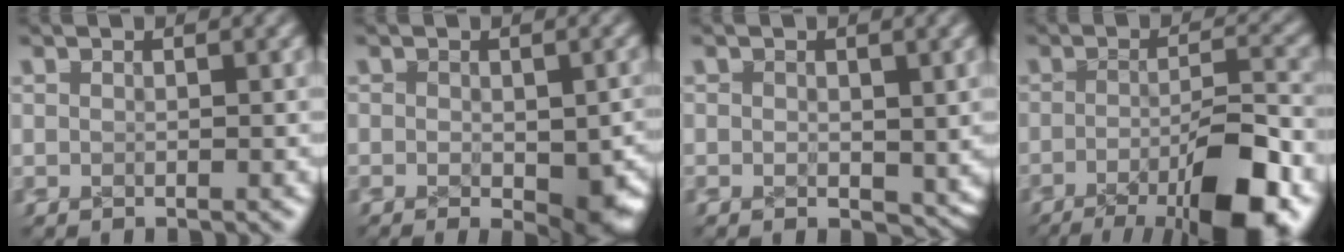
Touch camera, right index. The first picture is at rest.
{"total": 3.6, "force": [-1.6, 1.6, 2.8], "torque": [-0.035, -0.017, -0.020]}
{"total": 1.5, "force": [-0.3, 0.9, 1.1], "torque": [-0.021, -0.012, -0.003]}
{"total": 10.7, "force": [-6.2, 4.3, 7.6], "torque": [-0.094, -0.027, -0.083]}